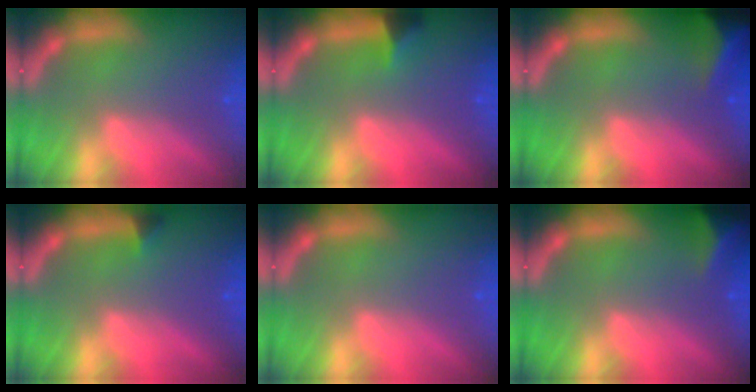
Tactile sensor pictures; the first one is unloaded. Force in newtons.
{"total": 1.9}
{"total": 8.5}
{"total": 0.9}
{"total": 0.0}
{"total": 5.0}